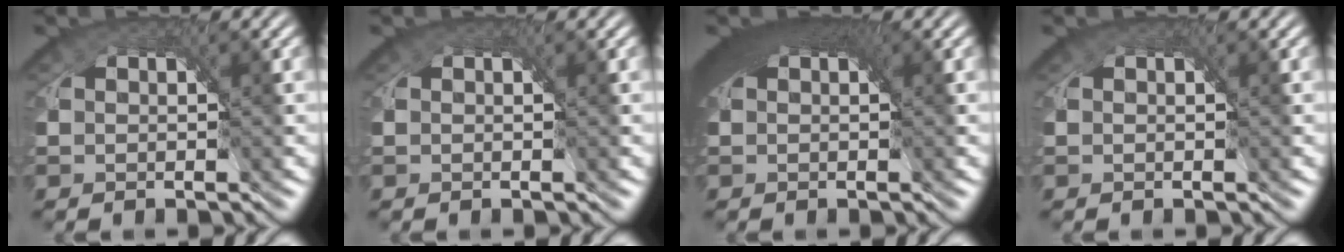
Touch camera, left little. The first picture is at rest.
{"total": 0.0}
{"total": 6.0, "force": [1.6, 3.5, 4.7], "torque": [-0.082, -0.005, 0.019]}
{"total": 0.0}